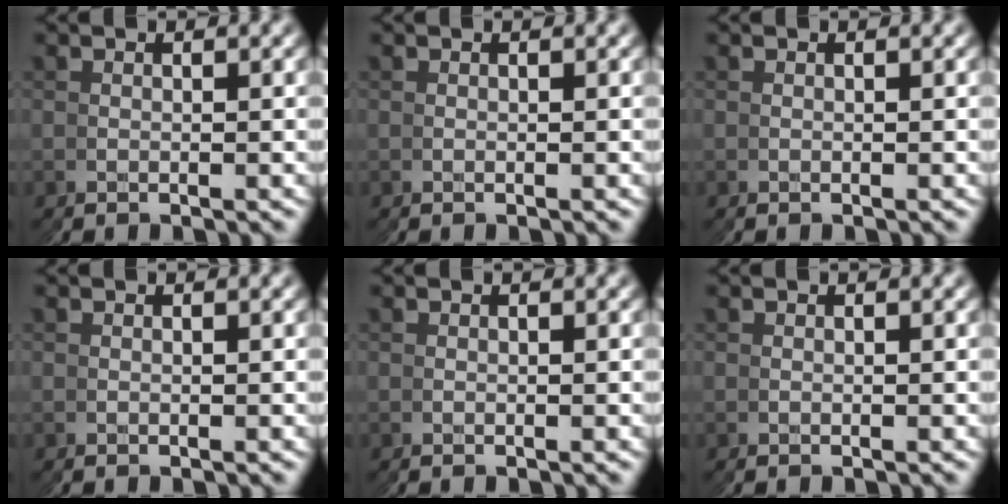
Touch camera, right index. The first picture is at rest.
{"total": 0.0}
{"total": 0.0}
{"total": 0.0}
{"total": 0.0}
{"total": 0.0}